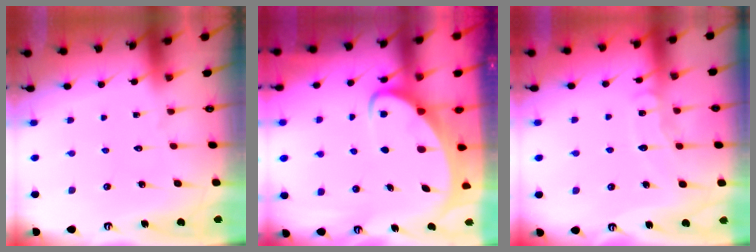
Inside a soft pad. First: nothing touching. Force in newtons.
{"total": 3.7, "press": 3.7, "slide": 0.4}
{"total": 8.0, "press": 7.9, "slide": 0.7}